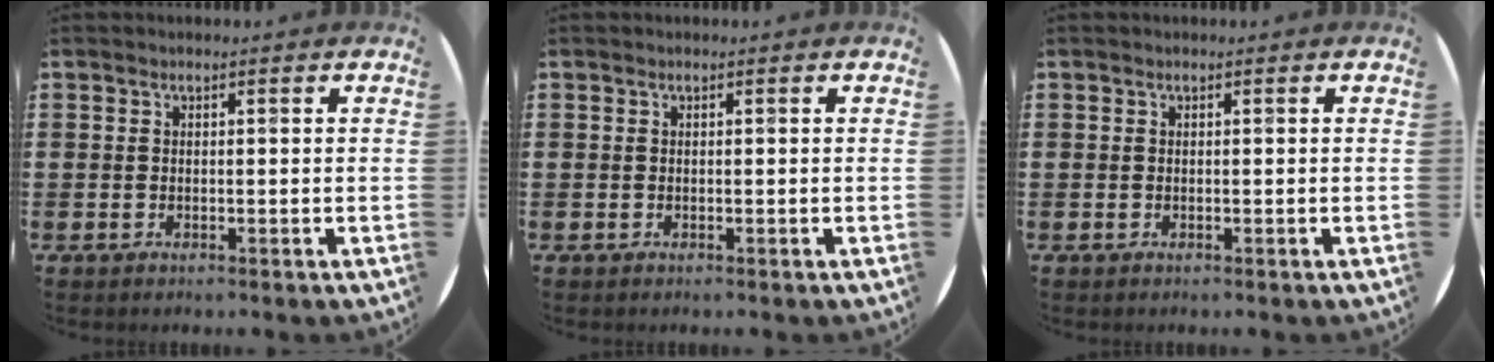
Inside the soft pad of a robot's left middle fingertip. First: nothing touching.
{"total": 0.0}
{"total": 0.0}